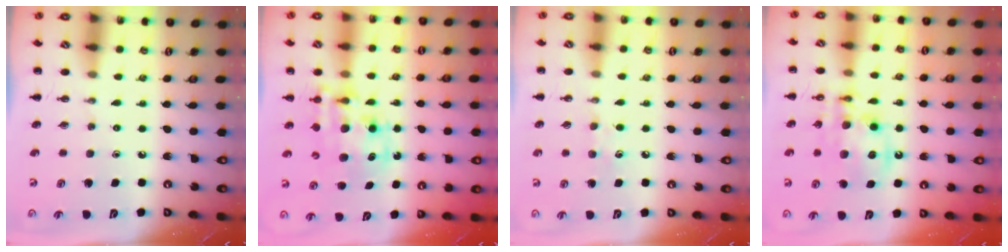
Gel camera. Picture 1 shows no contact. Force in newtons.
{"total": 11.5, "press": 11.2, "slide": 2.5}
{"total": 5.0, "press": 4.8, "slide": 1.5}
{"total": 12.7, "press": 12.4, "slide": 2.9}